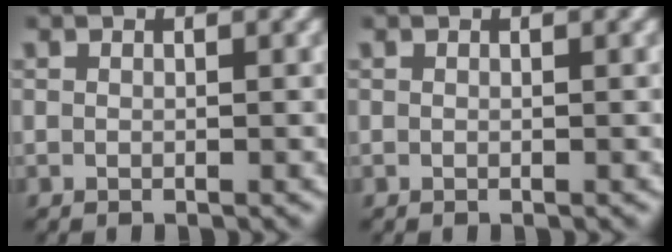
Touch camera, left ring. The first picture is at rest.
{"total": 0.0}